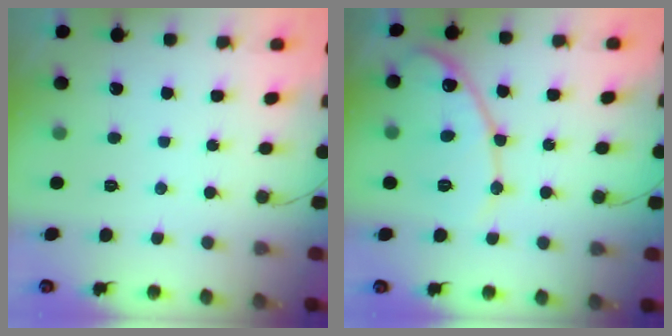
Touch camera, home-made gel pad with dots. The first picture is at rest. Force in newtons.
{"total": 12.9, "press": 12.9, "slide": 1.2}